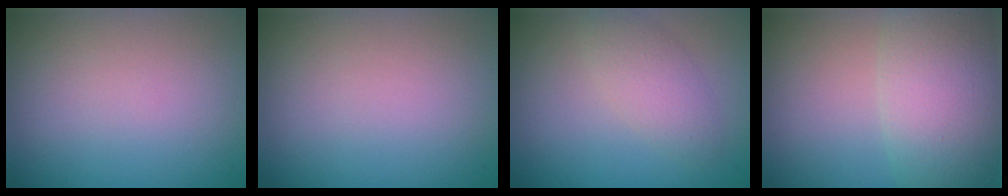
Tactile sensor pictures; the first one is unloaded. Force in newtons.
{"total": 0.0}
{"total": 2.4, "press": 2.4, "slide": 0.1}
{"total": 7.2, "press": 7.2, "slide": 0.4}